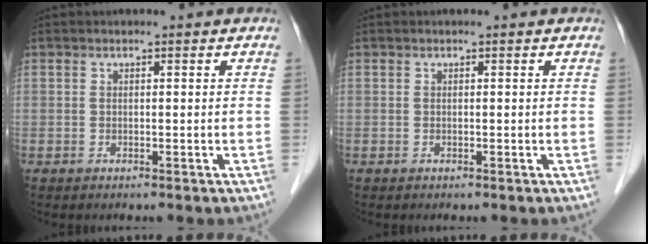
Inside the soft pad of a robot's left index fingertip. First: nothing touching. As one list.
[{"total": 0.0}]